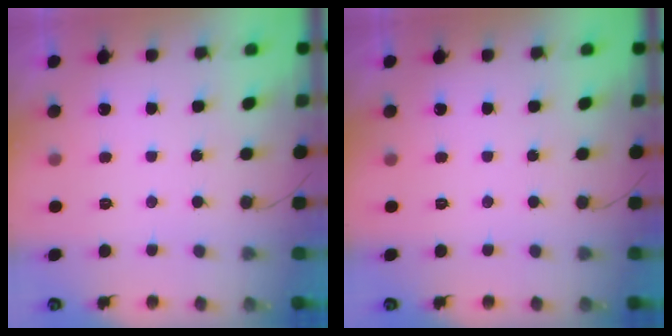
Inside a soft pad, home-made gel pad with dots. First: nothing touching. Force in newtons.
{"total": 0.0}